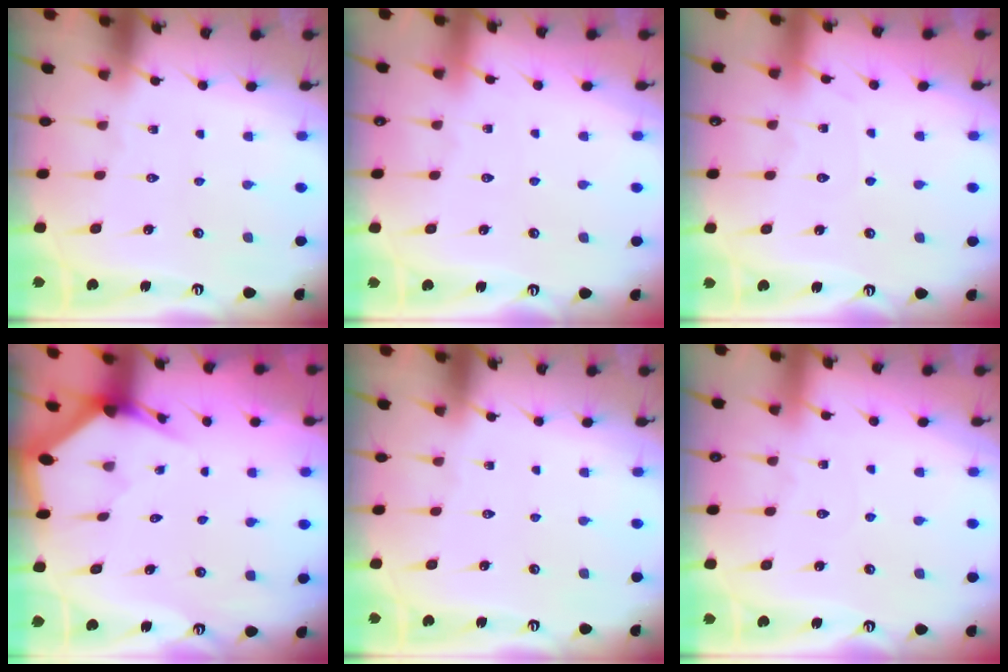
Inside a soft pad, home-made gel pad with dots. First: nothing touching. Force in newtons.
{"total": 1.1, "press": 1.1, "slide": 0.2}
{"total": 4.0, "press": 4.0, "slide": 0.5}
{"total": 2.9, "press": 2.9, "slide": 0.1}
{"total": 0.0}
{"total": 2.7, "press": 2.7, "slide": 0.3}